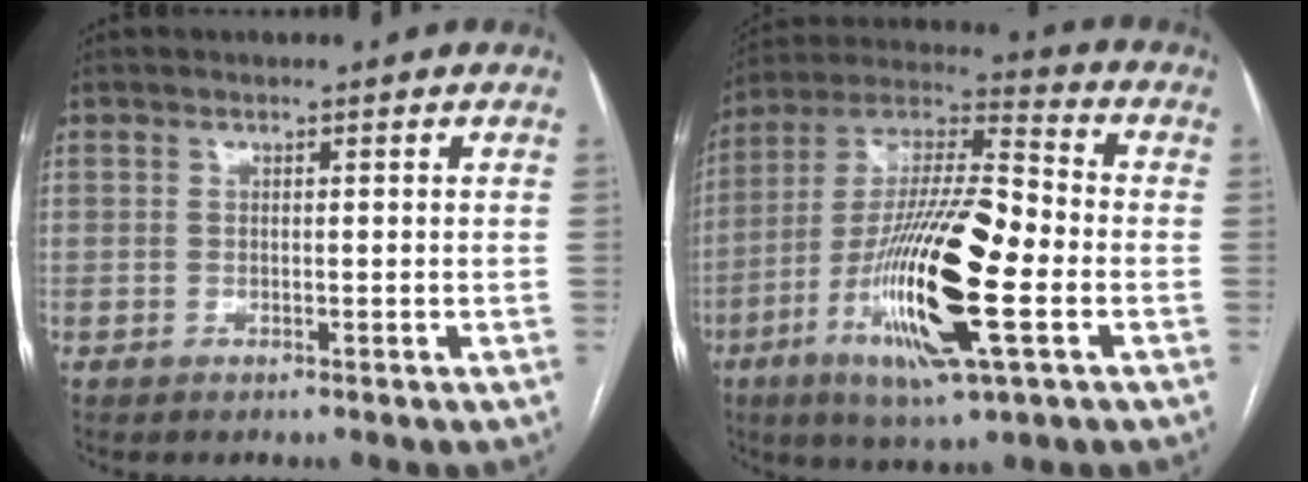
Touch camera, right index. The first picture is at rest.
{"total": 21.6, "force": [-5.9, 3.4, 20.5], "torque": [-0.404, -0.016, -0.105]}